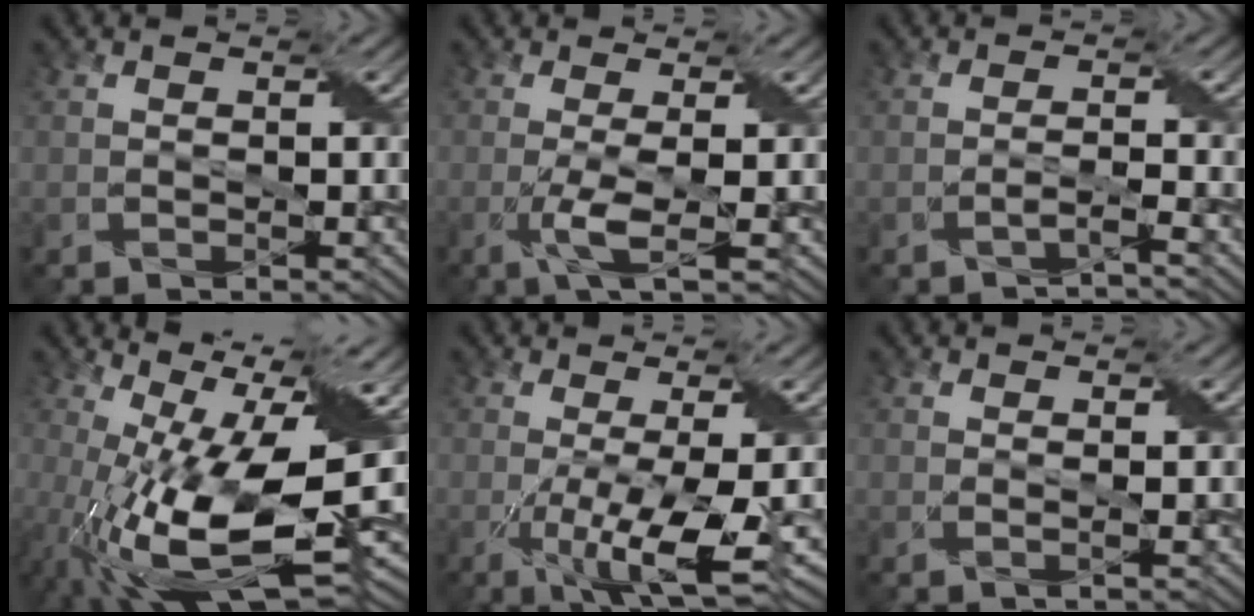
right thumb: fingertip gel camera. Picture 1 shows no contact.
{"total": 3.6, "force": [-0.8, 0.6, 3.4], "torque": [-0.065, 0.003, -0.024]}
{"total": 1.6, "force": [-1.3, 0.0, 1.0], "torque": [-0.019, 0.000, -0.032]}
{"total": 18.4, "force": [-2.9, 6.2, 17.1], "torque": [-0.317, -0.013, -0.052]}
{"total": 8.9, "force": [-2.3, 2.0, 8.3], "torque": [-0.135, -0.010, -0.031]}
{"total": 0.7, "force": [0.2, 0.2, 0.6], "torque": [-0.015, 0.004, -0.003]}